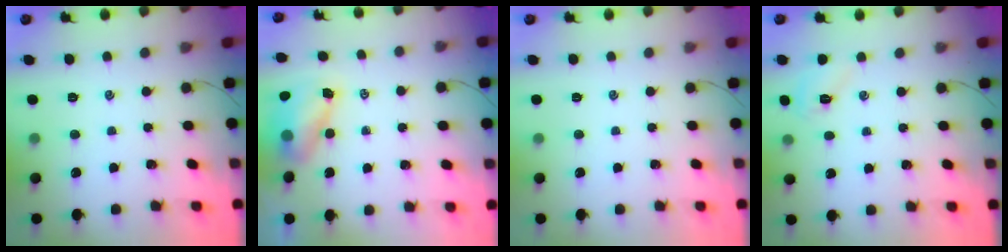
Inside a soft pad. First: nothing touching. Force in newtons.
{"total": 6.7, "press": 6.6, "slide": 0.9}
{"total": 0.0}
{"total": 4.9, "press": 4.7, "slide": 1.4}